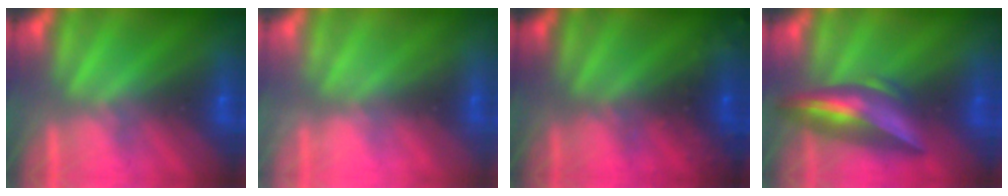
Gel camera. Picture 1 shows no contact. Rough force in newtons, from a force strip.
{"total": 2.0}
{"total": 8.0}
{"total": 6.3}